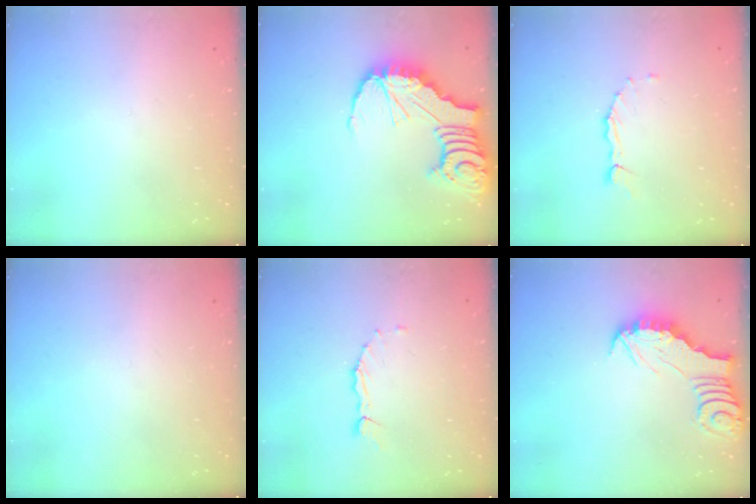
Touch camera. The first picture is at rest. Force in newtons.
{"total": 15.4, "press": 15.3, "slide": 1.7}
{"total": 1.7, "press": 1.7, "slide": 0.2}
{"total": 0.0}
{"total": 1.7, "press": 1.7, "slide": 0.2}
{"total": 2.9, "press": 2.9, "slide": 0.2}